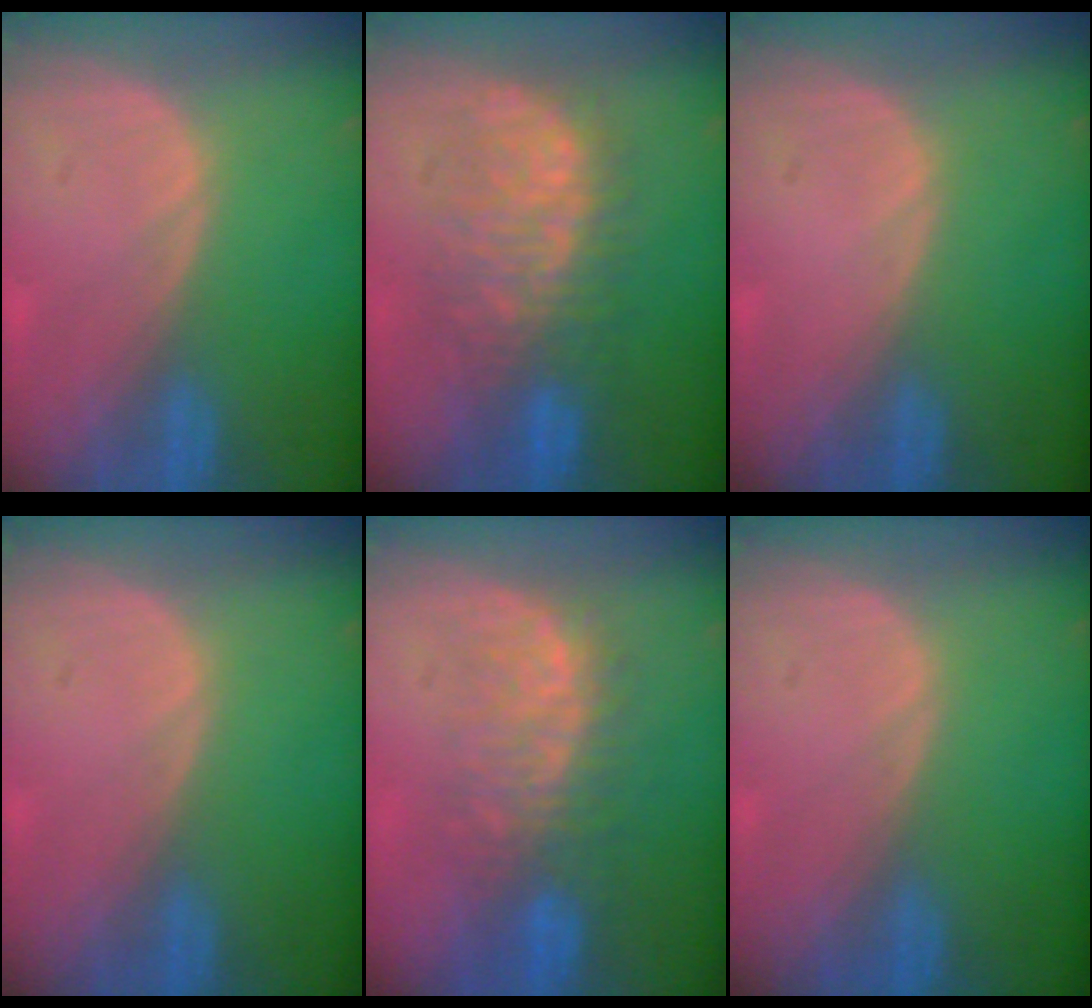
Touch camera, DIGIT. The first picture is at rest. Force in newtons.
{"total": 8.6, "press": 8.6, "slide": 0.4}
{"total": 0.0}
{"total": 0.0}
{"total": 7.8, "press": 7.6, "slide": 1.6}
{"total": 0.0}